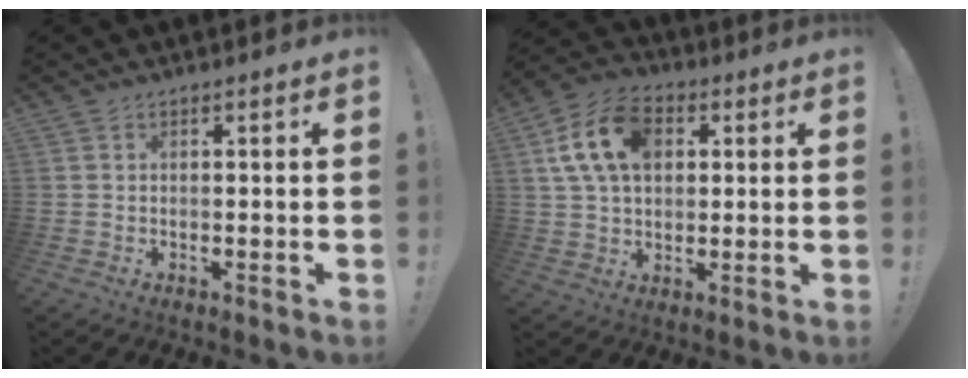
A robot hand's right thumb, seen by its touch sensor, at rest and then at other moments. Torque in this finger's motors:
{"motor_torque": [0.56, 0.53, 1.08, 0.23, 0.12]}